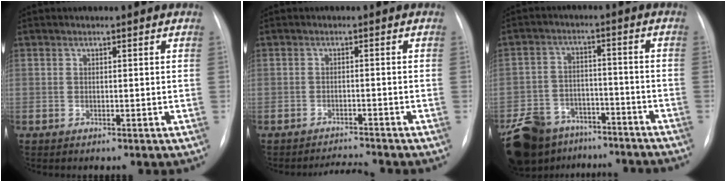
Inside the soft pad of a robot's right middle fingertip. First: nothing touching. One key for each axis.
{"total": 3.0, "fx": -2.8, "fy": -1.1, "fz": -0.2, "tx": -0.003, "ty": -0.012, "tz": -0.042}
{"total": 17.5, "fx": -13.9, "fy": 8.4, "fz": 6.5, "tx": -0.153, "ty": 0.006, "tz": -0.206}